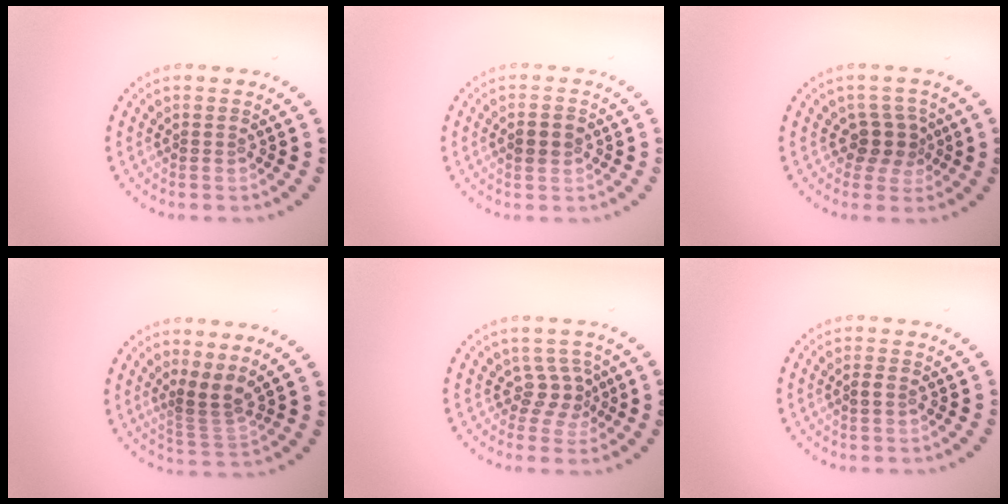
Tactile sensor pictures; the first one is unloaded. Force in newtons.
{"total": 1.9, "press": 1.9, "slide": 0.2}
{"total": 2.5, "press": 2.0, "slide": 1.5}
{"total": 2.8, "press": 1.8, "slide": 2.1}
{"total": 2.4, "press": 1.5, "slide": 1.9}
{"total": 0.7, "press": 0.7, "slide": 0.1}